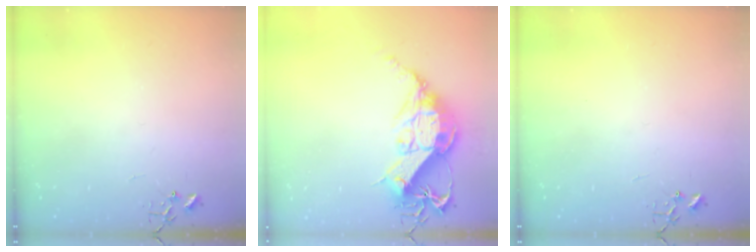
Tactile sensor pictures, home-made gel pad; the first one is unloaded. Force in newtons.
{"total": 15.7, "press": 15.6, "slide": 1.4}
{"total": 0.0}